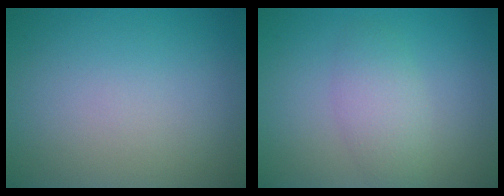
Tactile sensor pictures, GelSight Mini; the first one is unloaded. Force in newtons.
{"total": 2.9, "press": 2.9, "slide": 0.1}